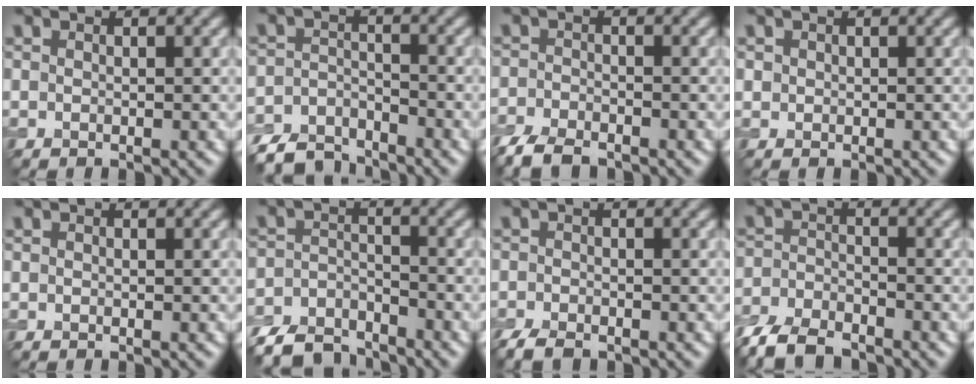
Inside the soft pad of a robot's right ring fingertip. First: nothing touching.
{"total": 4.9, "force": [-4.5, 1.6, 0.9], "torque": [-0.013, -0.005, -0.091]}
{"total": 4.5, "force": [-3.6, 1.7, 2.1], "torque": [-0.039, -0.010, -0.078]}
{"total": 0.5, "force": [0.1, 0.5, 0.0], "torque": [0.005, -0.002, 0.004]}
{"total": 0.0}
{"total": 5.7, "force": [-5.1, 2.0, 1.4], "torque": [-0.023, -0.008, -0.102]}
{"total": 2.8, "force": [-2.3, 1.0, 1.3], "torque": [-0.025, -0.008, -0.048]}
{"total": 6.0, "force": [-4.9, 2.2, 2.7], "torque": [-0.054, -0.012, -0.103]}